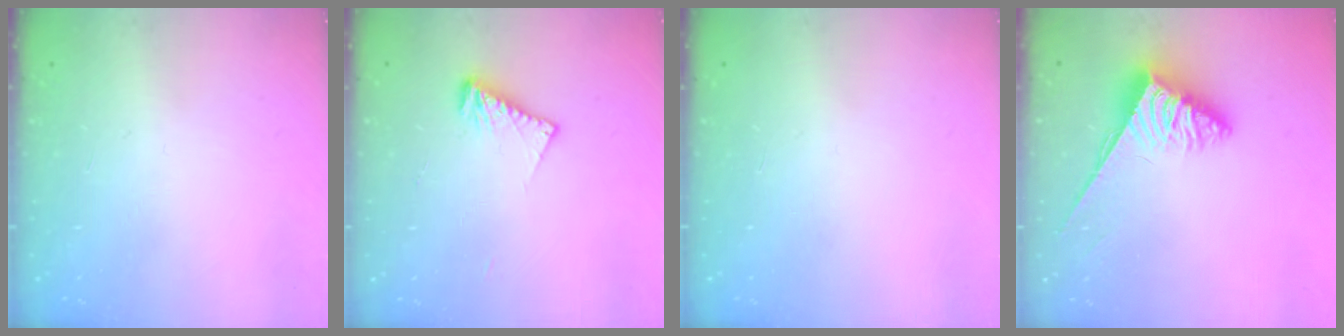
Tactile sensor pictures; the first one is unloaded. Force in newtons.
{"total": 6.6, "press": 6.6, "slide": 0.8}
{"total": 0.0}
{"total": 3.7, "press": 3.6, "slide": 0.6}